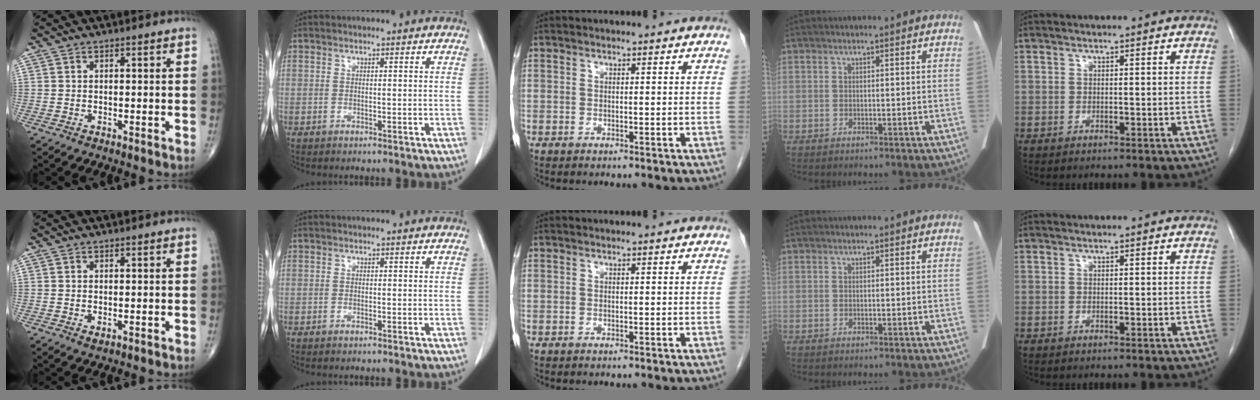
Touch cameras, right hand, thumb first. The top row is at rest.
{"thumb": {"total": 1.0, "force": [-0.2, 0.5, 0.8], "torque": [-0.014, -0.002, 0.000]}, "index": {"total": 0.6, "force": [-0.5, 0.1, 0.3], "torque": [-0.009, -0.001, -0.006]}}